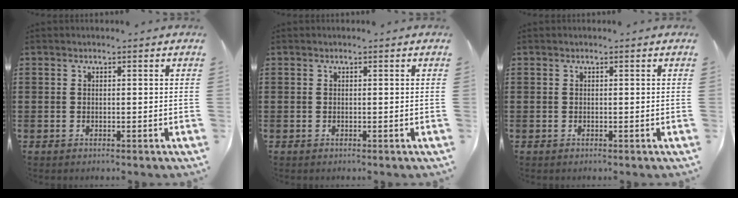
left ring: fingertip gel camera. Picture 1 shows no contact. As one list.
[{"total": 0.0}, {"total": 0.0}]